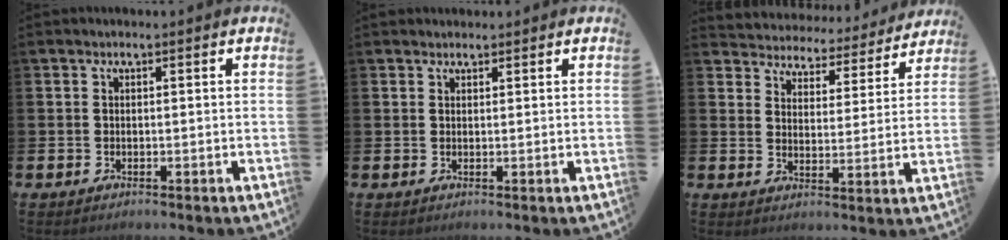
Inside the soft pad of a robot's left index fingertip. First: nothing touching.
{"total": 1.2, "force": [1.1, 0.4, 0.0], "torque": [0.007, 0.002, 0.020]}
{"total": 4.4, "force": [4.2, 1.2, -0.3], "torque": [-0.020, -0.042, 0.068]}